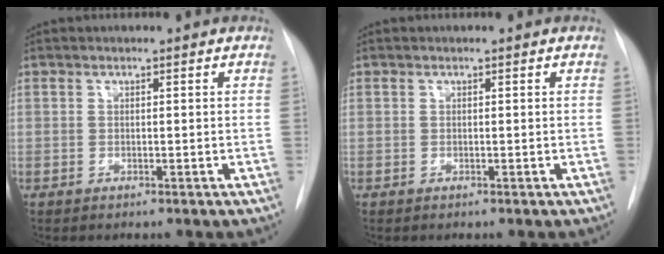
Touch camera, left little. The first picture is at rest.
{"total": 0.0}